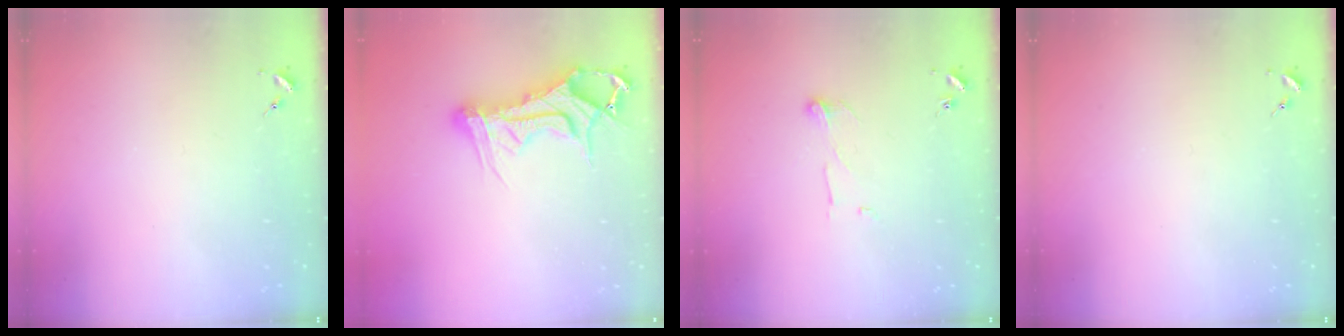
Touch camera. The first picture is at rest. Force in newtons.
{"total": 14.4, "press": 14.4, "slide": 1.4}
{"total": 5.7, "press": 5.7, "slide": 0.4}
{"total": 0.0}